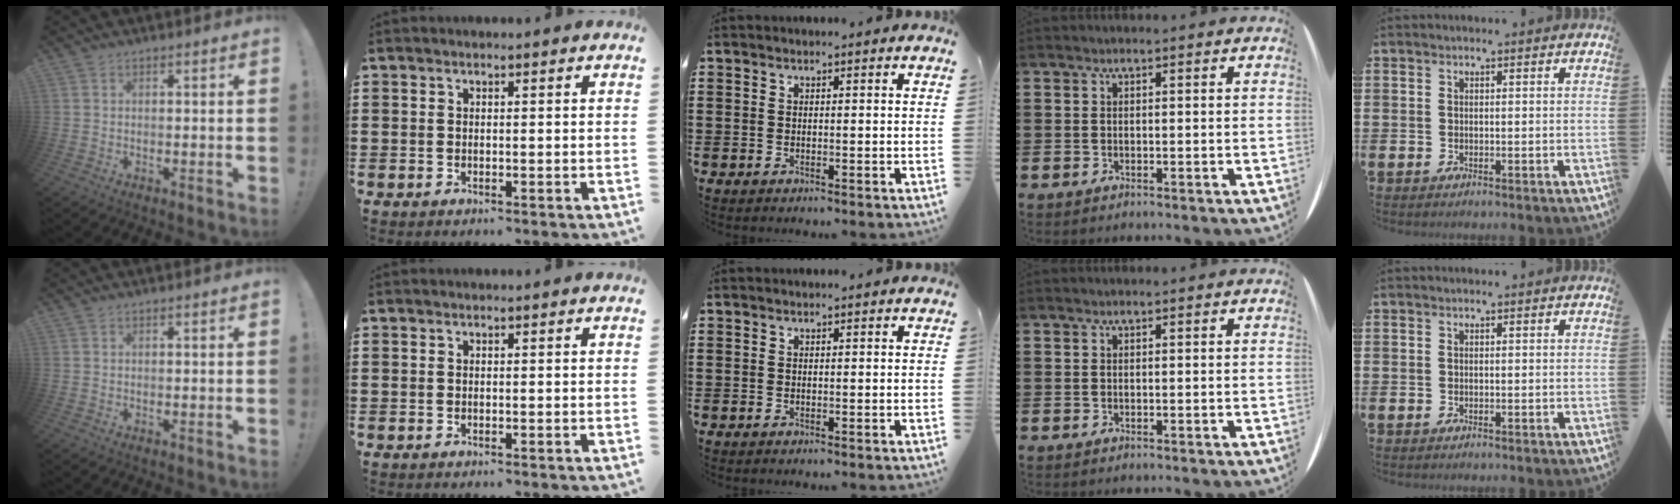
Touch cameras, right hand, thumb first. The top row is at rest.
{}